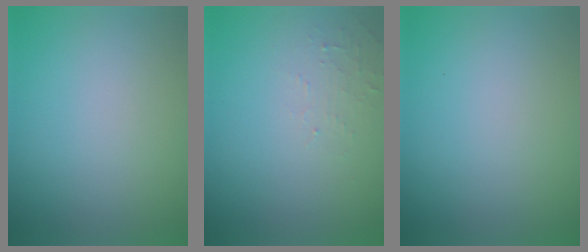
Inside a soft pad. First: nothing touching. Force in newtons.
{"total": 1.2, "press": 1.2, "slide": 0.3}
{"total": 0.0}